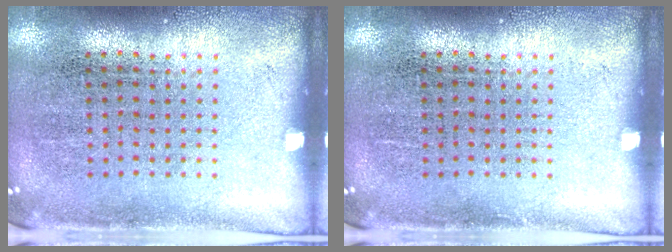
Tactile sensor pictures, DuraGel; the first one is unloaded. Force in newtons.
{"total": 0.0}